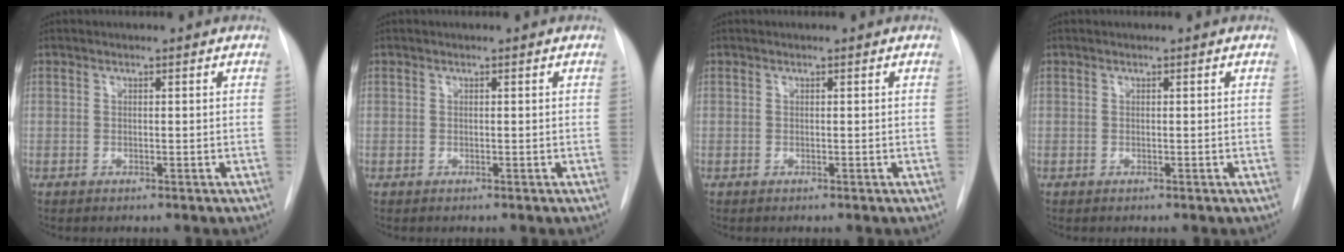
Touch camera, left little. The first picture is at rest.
{"total": 0.0}
{"total": 0.0}
{"total": 0.0}